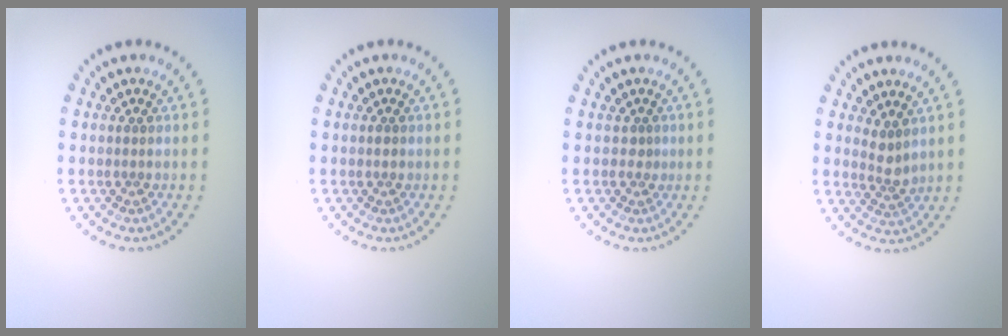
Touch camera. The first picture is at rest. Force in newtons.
{"total": 0.8, "press": 0.8, "slide": 0.1}
{"total": 0.5, "press": 0.3, "slide": 0.4}
{"total": 1.9, "press": 1.4, "slide": 1.3}